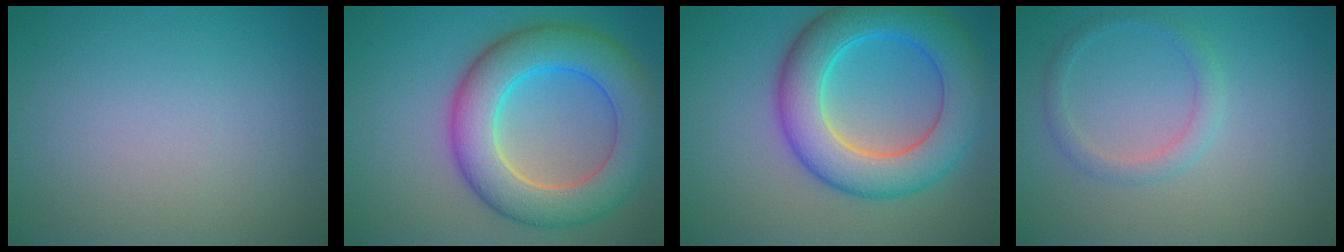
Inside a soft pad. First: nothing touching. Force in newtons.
{"total": 9.3, "press": 9.3, "slide": 0.4}
{"total": 9.1, "press": 9.1, "slide": 0.0}
{"total": 1.9, "press": 1.9, "slide": 0.1}